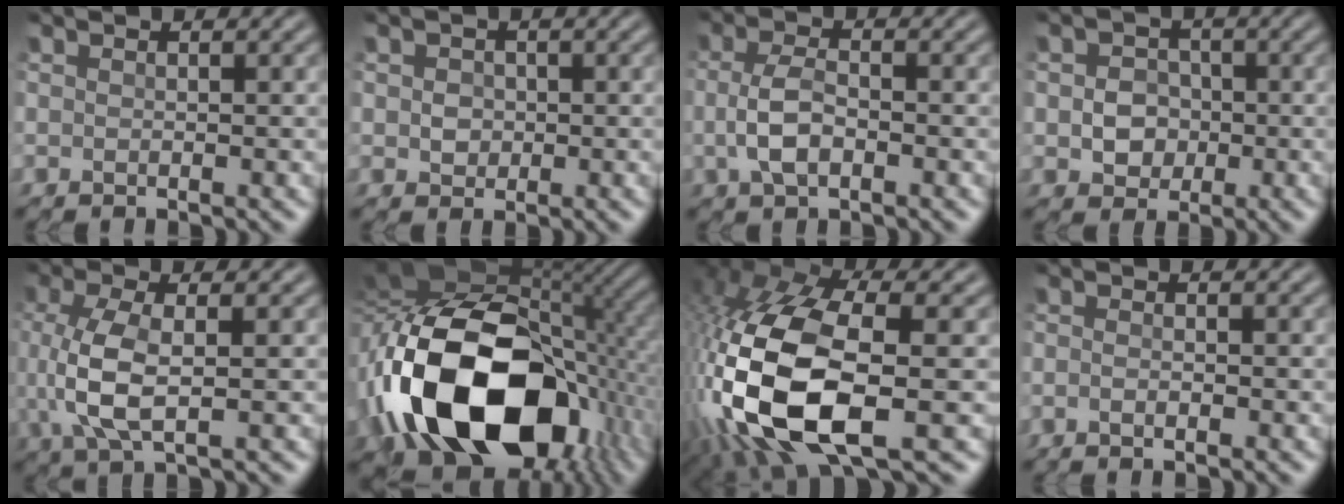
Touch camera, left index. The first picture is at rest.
{"total": 2.5, "force": [0.4, 2.0, 1.4], "torque": [-0.015, 0.019, -0.010]}
{"total": 3.2, "force": [-0.7, 1.4, 2.8], "torque": [-0.073, 0.000, -0.013]}
{"total": 3.0, "force": [-0.6, 2.5, 1.6], "torque": [-0.016, 0.002, -0.015]}
{"total": 5.2, "force": [-0.1, 1.9, 4.8], "torque": [-0.126, 0.001, 0.002]}
{"total": 19.6, "force": [-4.0, 12.0, 14.9], "torque": [-0.325, -0.024, -0.051]}
{"total": 14.5, "force": [-3.5, 6.5, 12.5], "torque": [-0.304, -0.009, -0.061]}
{"total": 0.8, "force": [-0.5, -0.2, 0.6], "torque": [-0.012, 0.003, -0.012]}